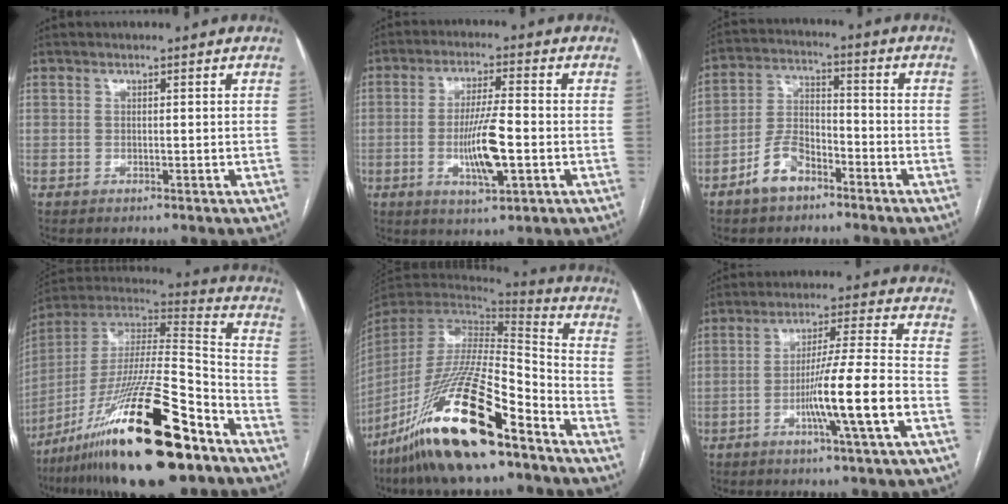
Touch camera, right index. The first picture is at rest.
{"total": 8.8, "force": [-2.0, 1.3, 8.5], "torque": [-0.159, -0.006, -0.035]}
{"total": 7.7, "force": [-4.9, 3.8, 4.6], "torque": [-0.104, 0.016, -0.093]}
{"total": 30.1, "force": [-18.3, 5.2, 23.3], "torque": [-0.406, -0.027, -0.315]}
{"total": 24.5, "force": [-16.0, 4.0, 18.2], "torque": [-0.360, -0.052, -0.293]}
{"total": 11.6, "force": [-4.1, -1.2, 10.8], "torque": [-0.187, -0.002, -0.071]}